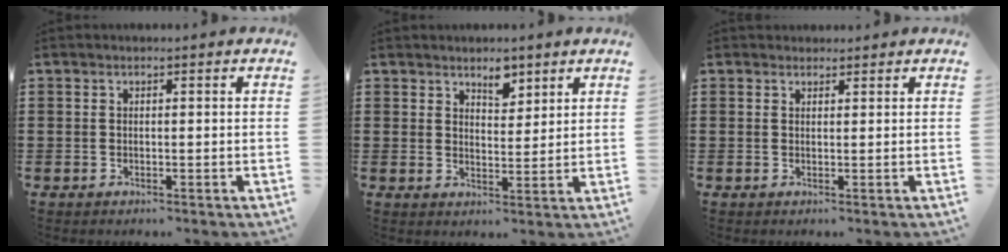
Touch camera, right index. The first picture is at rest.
{"total": 3.7, "force": [2.9, 1.7, 1.5], "torque": [-0.020, 0.000, 0.051]}
{"total": 1.0, "force": [0.9, 0.4, -0.1], "torque": [0.001, 0.002, 0.019]}